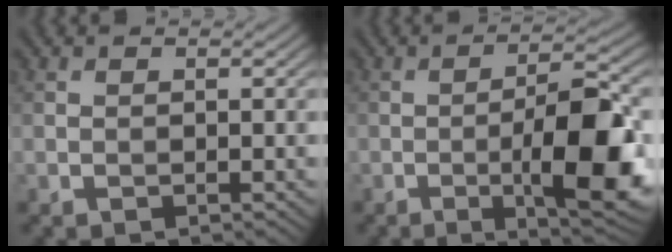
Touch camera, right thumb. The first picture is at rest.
{"total": 11.2, "force": [-3.2, 2.8, 10.4], "torque": [-0.158, 0.000, -0.053]}